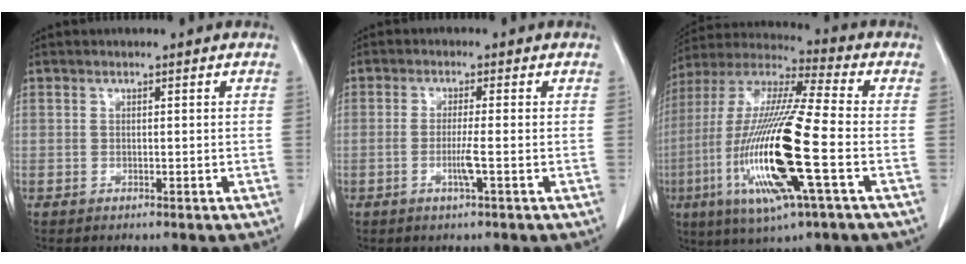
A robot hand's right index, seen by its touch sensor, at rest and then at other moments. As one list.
[{"total": 3.0, "force": [-0.9, -0.4, 2.8], "torque": [-0.056, -0.006, -0.019]}, {"total": 21.4, "force": [-5.6, 1.7, 20.5], "torque": [-0.451, -0.028, -0.108]}]